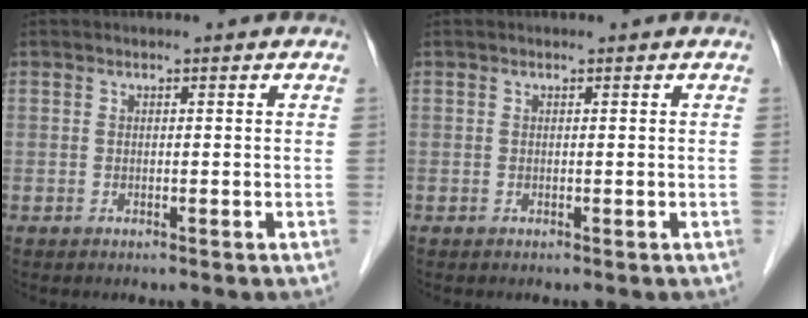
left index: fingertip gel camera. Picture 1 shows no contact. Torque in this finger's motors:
{"motor_torque": [0.27, 0.00, -0.04, -0.01]}